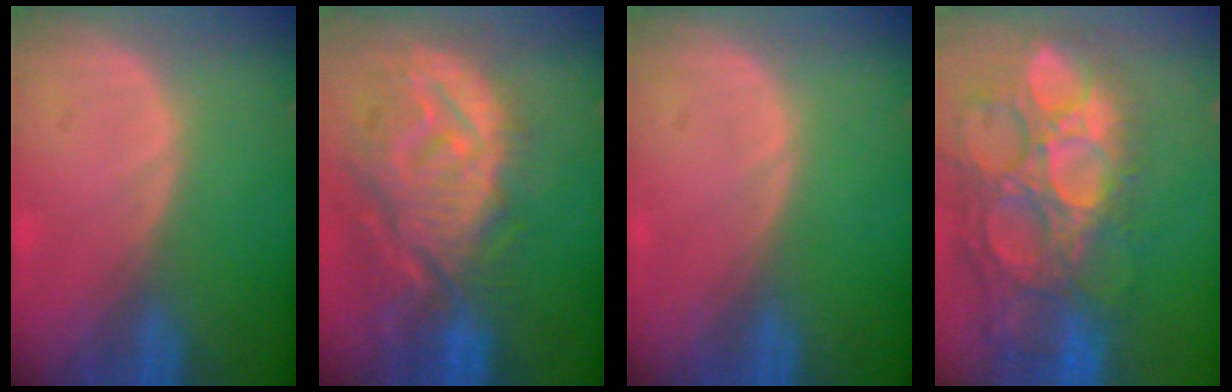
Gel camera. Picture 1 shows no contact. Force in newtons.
{"total": 12.8, "press": 11.2, "slide": 6.1}
{"total": 0.0}
{"total": 15.7, "press": 12.9, "slide": 8.9}